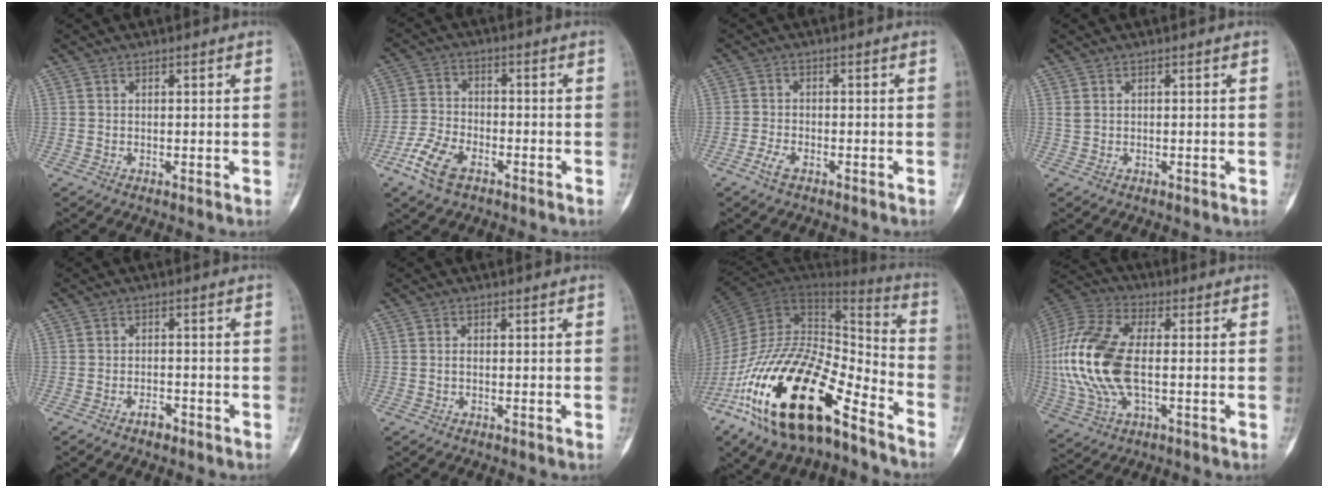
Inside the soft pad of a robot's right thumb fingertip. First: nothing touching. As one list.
[{"total": 8.3, "force": [-4.8, 4.3, 5.2], "torque": [-0.111, 0.016, -0.095]}, {"total": 2.9, "force": [-1.9, 1.3, 1.7], "torque": [-0.041, 0.009, -0.038]}, {"total": 0.6, "force": [0.2, 0.4, 0.4], "torque": [-0.010, 0.001, 0.005]}, {"total": 2.3, "force": [-1.7, 1.2, 1.0], "torque": [-0.016, 0.012, -0.027]}, {"total": 0.6, "force": [-0.2, 0.3, 0.5], "torque": [-0.006, -0.002, -0.004]}, {"total": 29.1, "force": [-16.6, 11.5, 20.8], "torque": [-0.402, 0.052, -0.293]}, {"total": 19.6, "force": [-0.8, 10.0, 16.9], "torque": [-0.388, 0.010, -0.014]}]